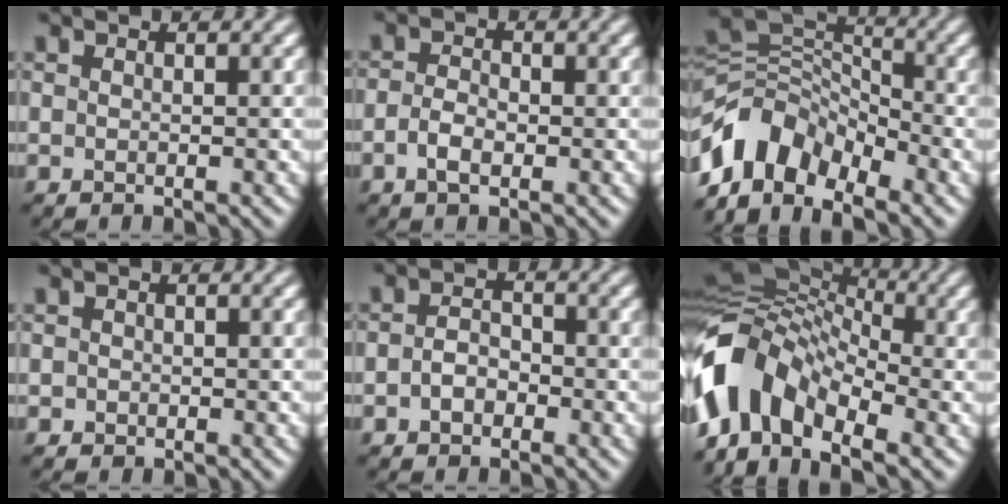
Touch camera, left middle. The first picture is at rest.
{"total": 2.2, "force": [-0.7, 1.2, 1.7], "torque": [-0.034, 0.001, -0.019]}
{"total": 8.1, "force": [-4.4, 5.2, 4.4], "torque": [-0.076, 0.010, -0.094]}
{"total": 0.6, "force": [-0.2, 0.5, 0.1], "torque": [0.003, -0.004, -0.004]}
{"total": 2.1, "force": [-0.7, 1.5, 1.3], "torque": [-0.026, 0.003, -0.017]}
{"total": 11.3, "force": [-3.5, 7.7, 7.6], "torque": [-0.147, 0.015, -0.088]}